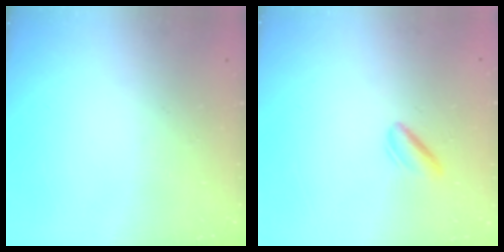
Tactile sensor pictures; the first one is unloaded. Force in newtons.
{"total": 2.0, "press": 1.8, "slide": 0.9}